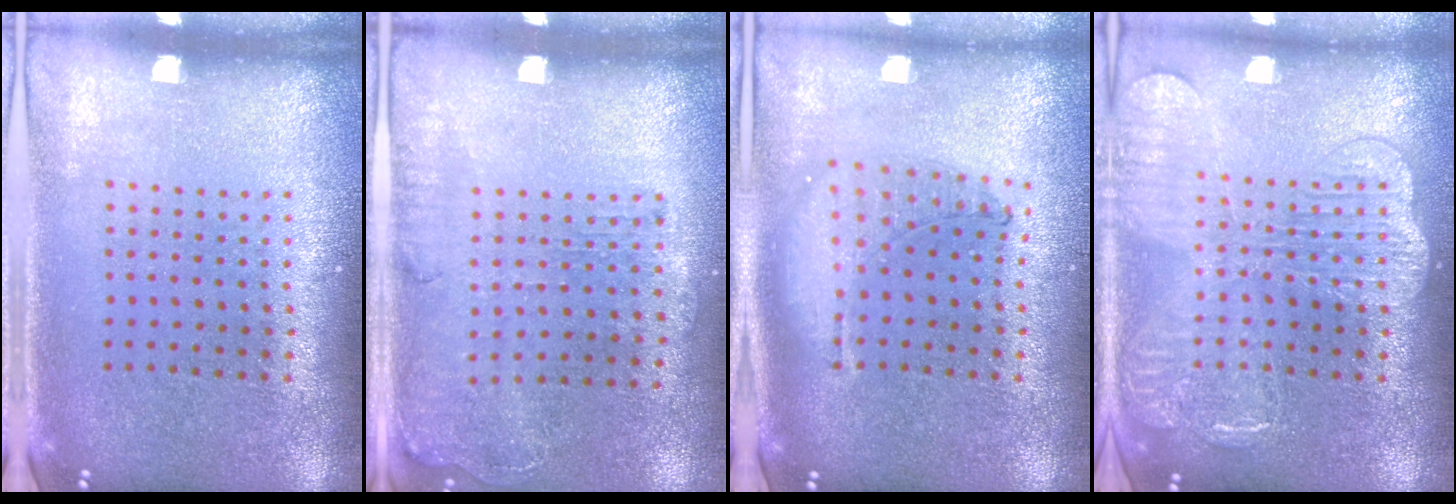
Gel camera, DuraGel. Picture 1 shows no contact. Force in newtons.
{"total": 1.2, "press": 1.1, "slide": 0.5}
{"total": 1.1, "press": 1.0, "slide": 0.2}
{"total": 4.0, "press": 3.9, "slide": 0.6}